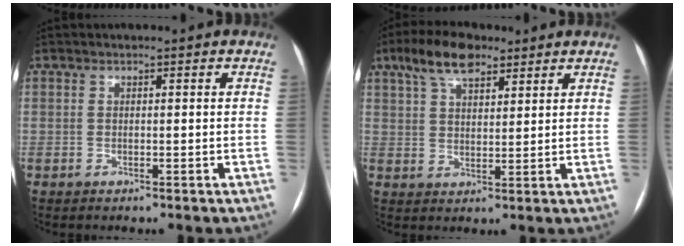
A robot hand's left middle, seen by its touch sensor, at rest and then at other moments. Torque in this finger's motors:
{"motor_torque": [0.75, -0.75, 0.09, 0.02]}